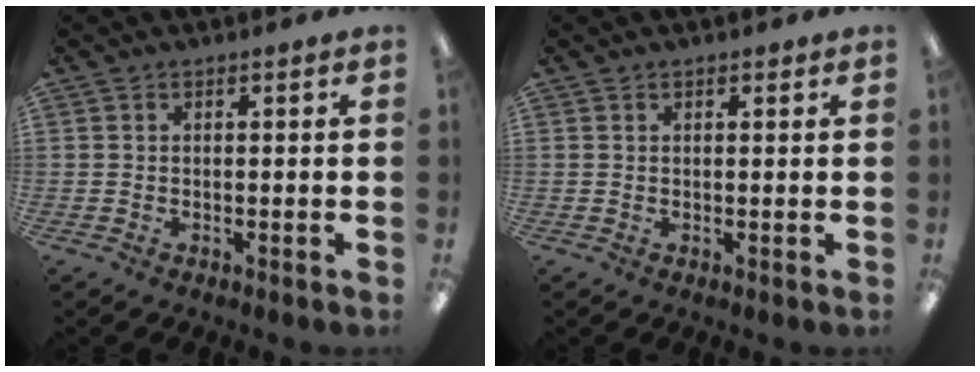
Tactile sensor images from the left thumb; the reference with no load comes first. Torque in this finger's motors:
{"motor_torque": [-0.12, -0.04, -0.15, 0.05, -0.01]}